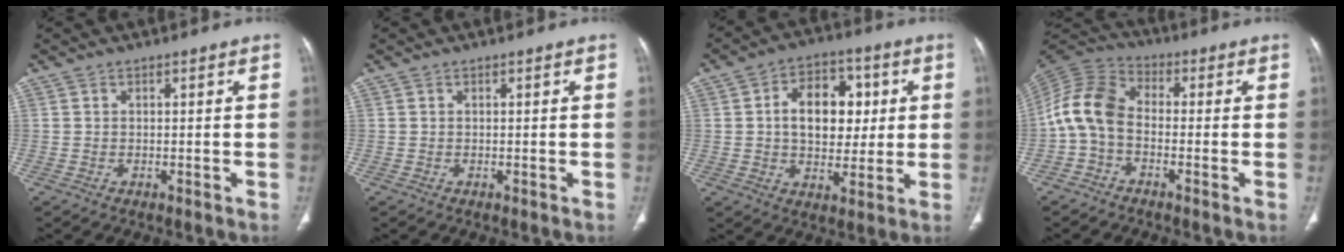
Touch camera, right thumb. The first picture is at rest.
{"total": 0.0}
{"total": 13.4, "force": [2.1, 9.2, 9.6], "torque": [-0.102, 0.010, 0.032]}
{"total": 9.4, "force": [-1.8, 6.2, 6.8], "torque": [-0.135, 0.031, -0.053]}